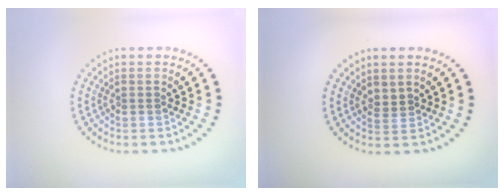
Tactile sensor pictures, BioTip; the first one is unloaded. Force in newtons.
{"total": 1.0, "press": 0.8, "slide": 0.6}